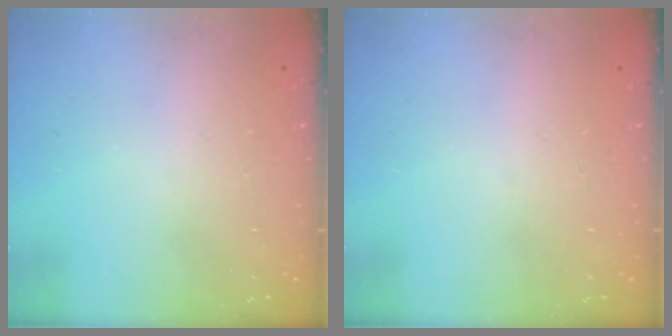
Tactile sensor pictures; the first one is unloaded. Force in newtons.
{"total": 0.0}